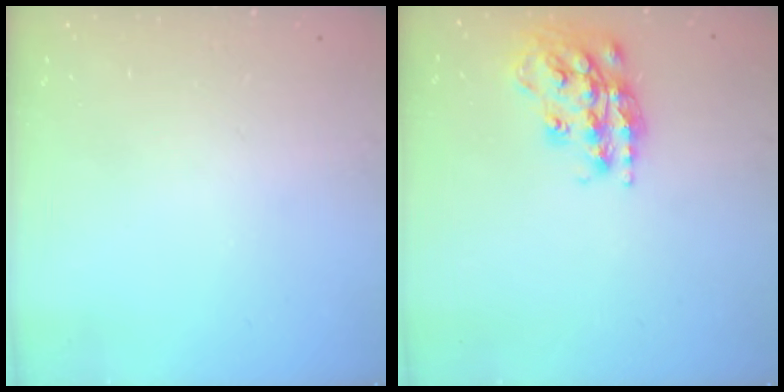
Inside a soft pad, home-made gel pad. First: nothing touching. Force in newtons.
{"total": 18.0, "press": 17.9, "slide": 1.2}